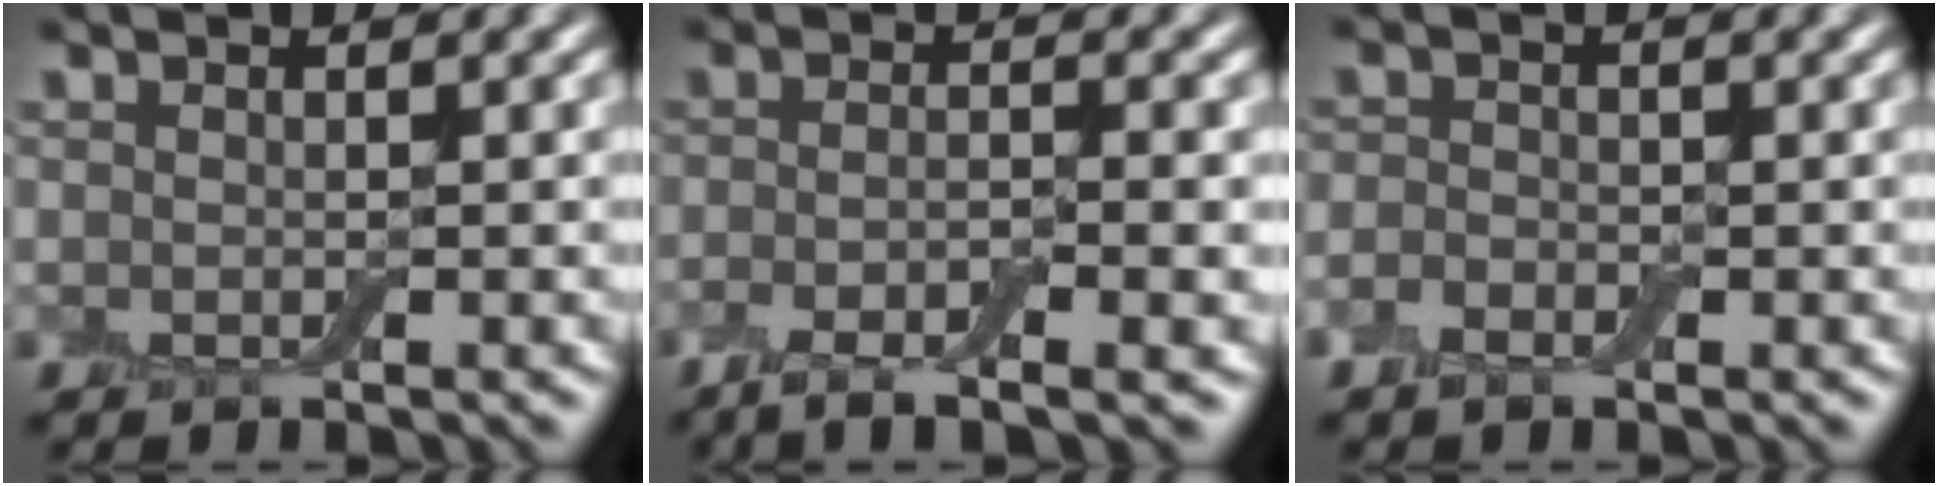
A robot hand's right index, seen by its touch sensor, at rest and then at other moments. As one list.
[{"total": 5.3, "force": [-2.9, 1.0, 4.3], "torque": [-0.074, -0.008, -0.054]}, {"total": 1.6, "force": [-0.8, 1.0, 1.0], "torque": [-0.018, 0.001, -0.020]}]